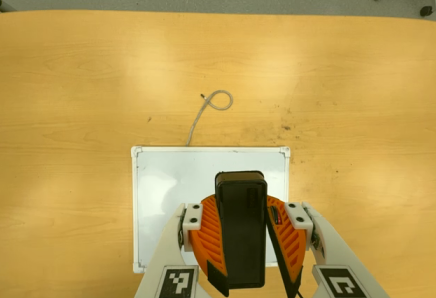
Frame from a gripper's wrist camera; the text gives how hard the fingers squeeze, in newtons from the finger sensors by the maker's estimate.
{"total": 9.9, "left": 9.8, "right": 9.9}